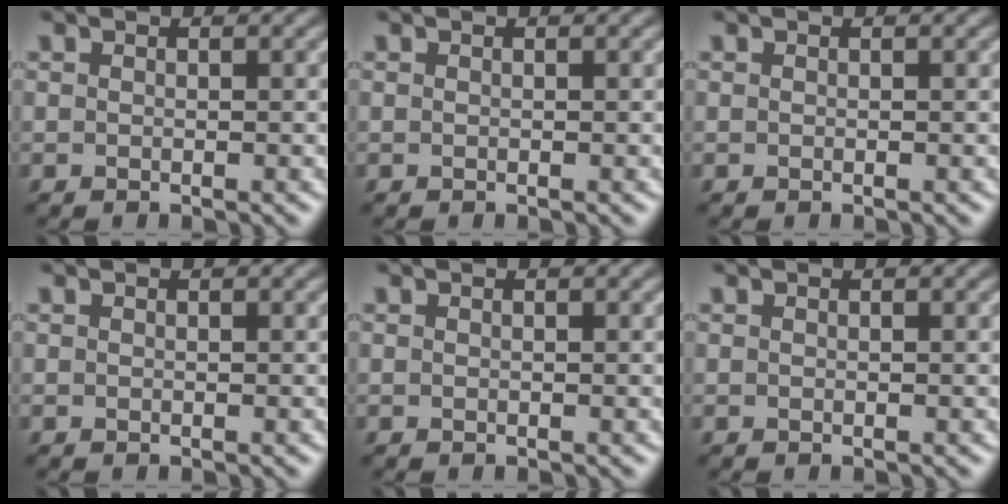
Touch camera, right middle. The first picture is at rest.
{"total": 0.0}
{"total": 0.0}
{"total": 0.0}
{"total": 0.0}
{"total": 0.0}